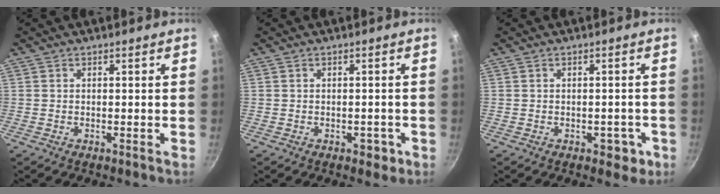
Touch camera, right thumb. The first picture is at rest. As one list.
[{"total": 2.2, "force": [-0.9, 1.5, 1.3], "torque": [-0.004, 0.006, -0.009]}, {"total": 3.4, "force": [-1.4, 2.2, 2.1], "torque": [-0.004, 0.010, -0.016]}]